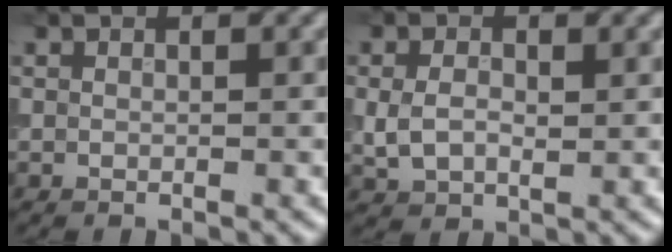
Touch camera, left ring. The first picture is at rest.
{"total": 2.9, "force": [0.2, 2.0, 2.1], "torque": [-0.048, -0.002, 0.004]}